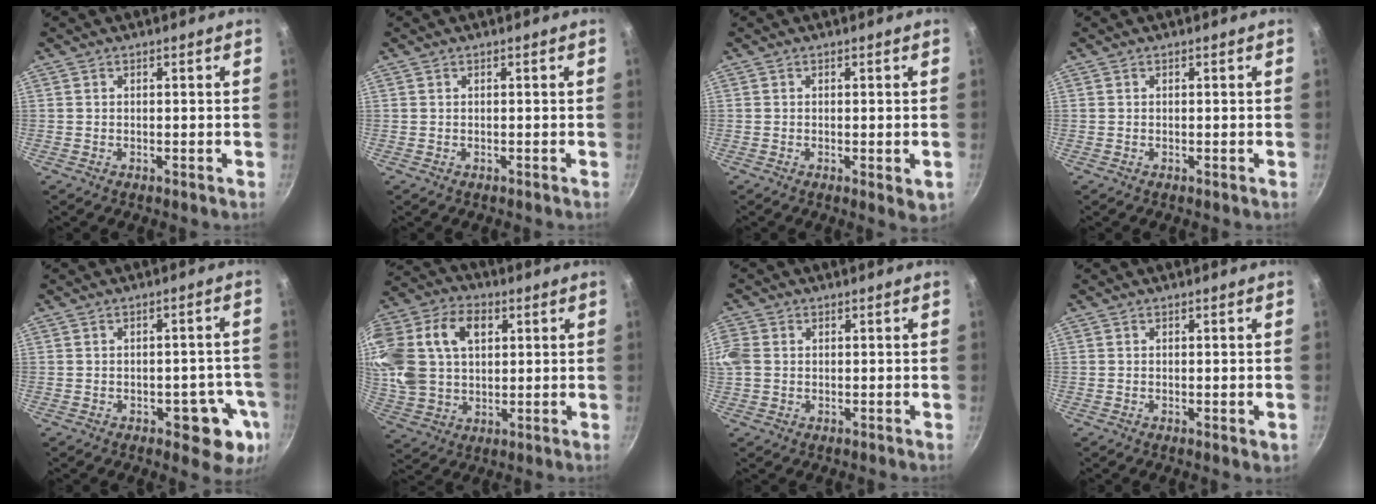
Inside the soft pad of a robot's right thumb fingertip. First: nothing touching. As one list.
[{"total": 0.0}, {"total": 3.0, "force": [-0.5, 1.0, 2.7], "torque": [-0.038, -0.011, -0.007]}, {"total": 0.0}, {"total": 9.5, "force": [-3.3, 5.1, 7.3], "torque": [-0.035, 0.018, -0.037]}, {"total": 23.0, "force": [6.1, 16.1, 15.3], "torque": [-0.327, 0.019, 0.108]}, {"total": 5.8, "force": [0.7, 4.6, 3.4], "torque": [-0.074, 0.009, 0.006]}, {"total": 1.5, "force": [-0.3, 0.4, 1.4], "torque": [-0.019, -0.004, -0.005]}]